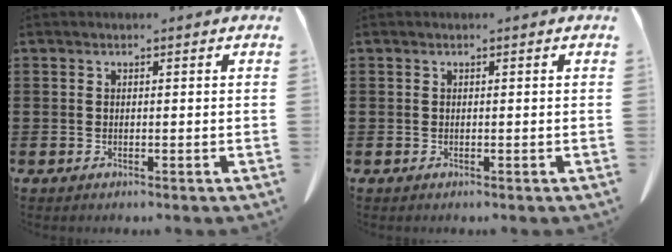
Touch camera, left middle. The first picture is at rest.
{"total": 0.0}